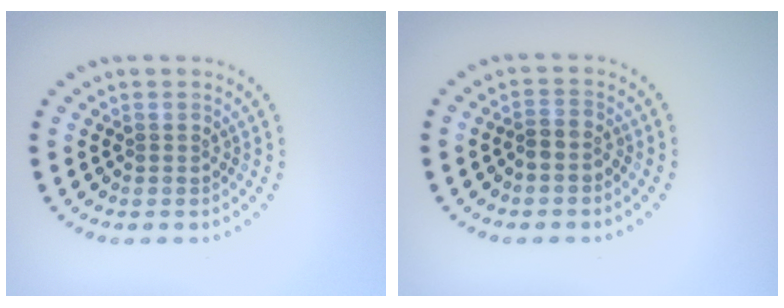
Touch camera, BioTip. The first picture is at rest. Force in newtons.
{"total": 1.4, "press": 1.1, "slide": 0.8}